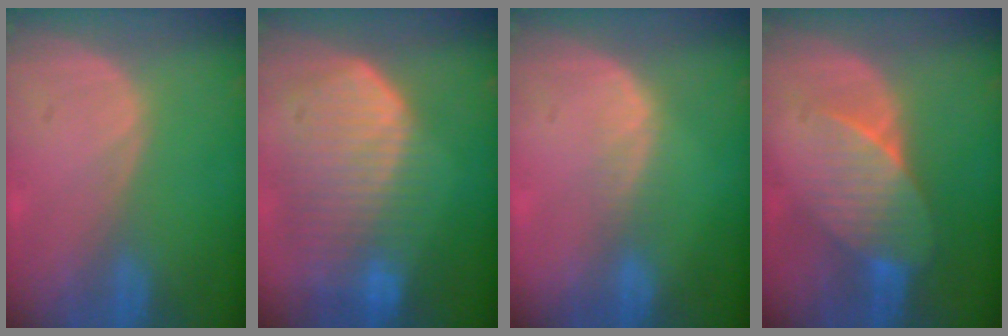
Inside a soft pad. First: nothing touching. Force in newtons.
{"total": 10.6, "press": 9.2, "slide": 5.1}
{"total": 2.3, "press": 1.6, "slide": 1.6}
{"total": 7.3, "press": 6.9, "slide": 2.5}